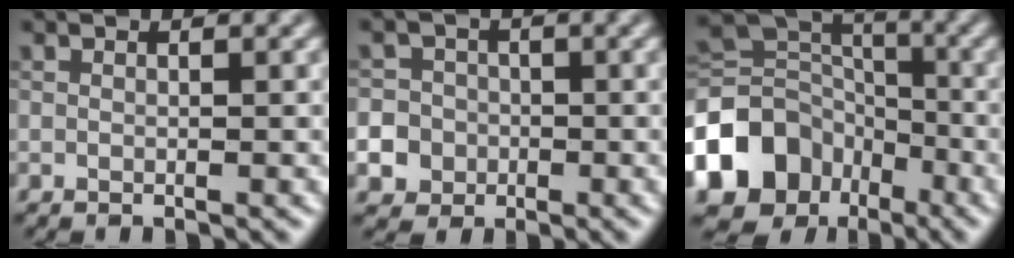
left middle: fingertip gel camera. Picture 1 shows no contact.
{"total": 11.2, "force": [-4.2, 10.1, 2.5], "torque": [-0.074, -0.019, -0.103]}
{"total": 12.2, "force": [-5.8, 9.4, 5.1], "torque": [-0.133, -0.005, -0.115]}